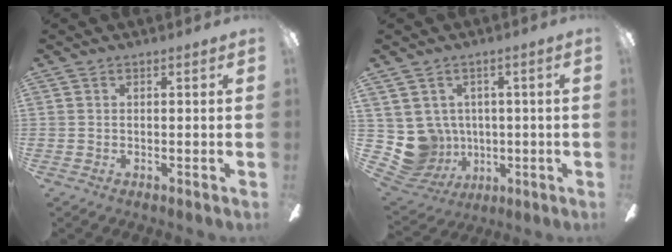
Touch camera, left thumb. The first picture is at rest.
{"total": 8.7, "force": [0.8, 8.5, 1.8], "torque": [-0.086, -0.010, 0.024]}